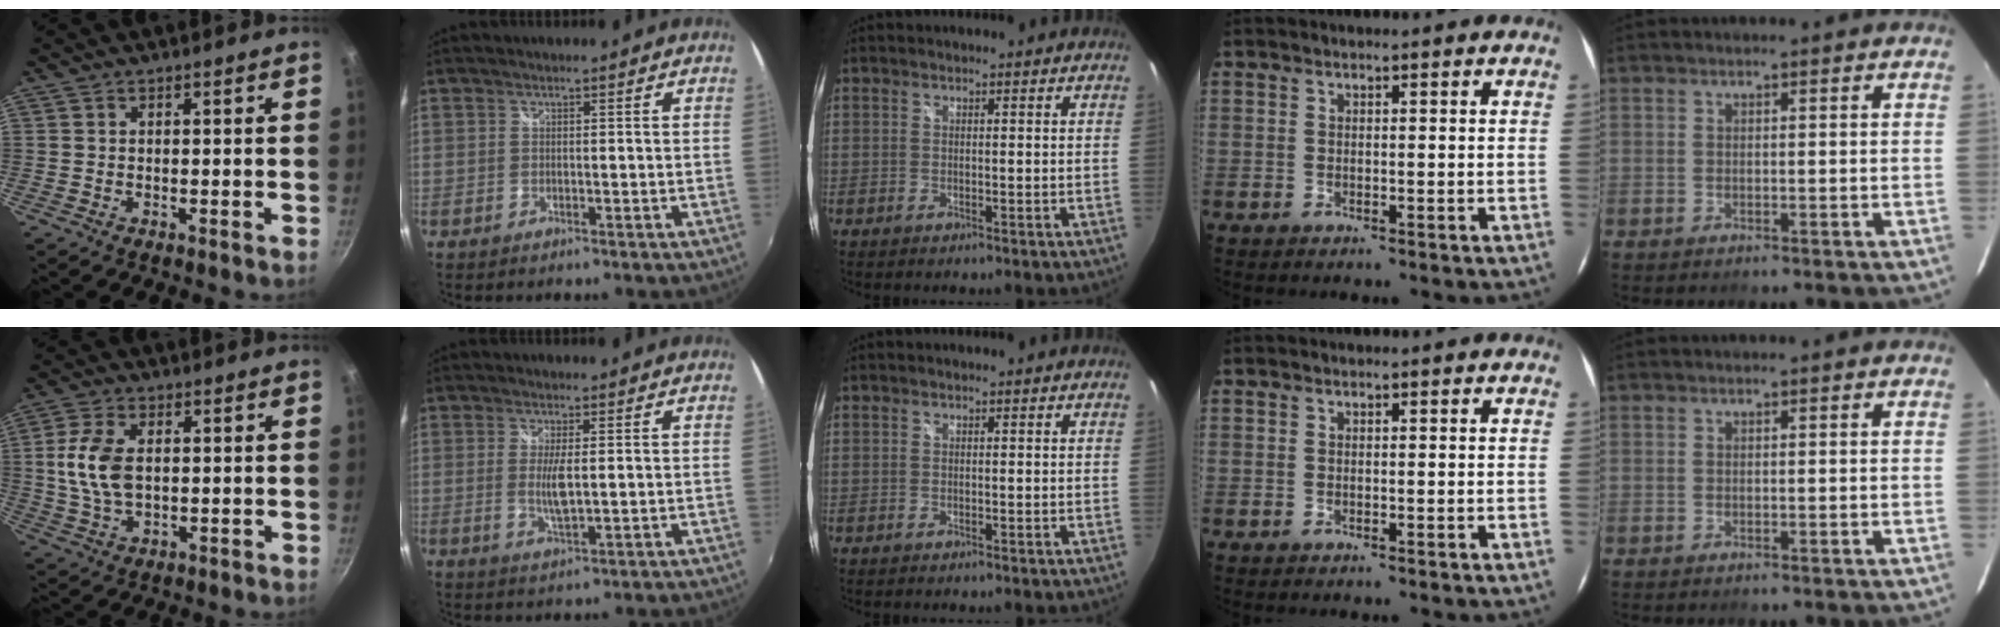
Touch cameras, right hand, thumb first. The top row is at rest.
{"thumb": {"total": 9.1, "force": [0.8, 5.4, 7.2], "torque": [-0.142, 0.003, 0.015]}, "index": {"total": 4.6, "force": [0.1, 1.2, 4.5], "torque": [-0.087, -0.009, 0.002]}}